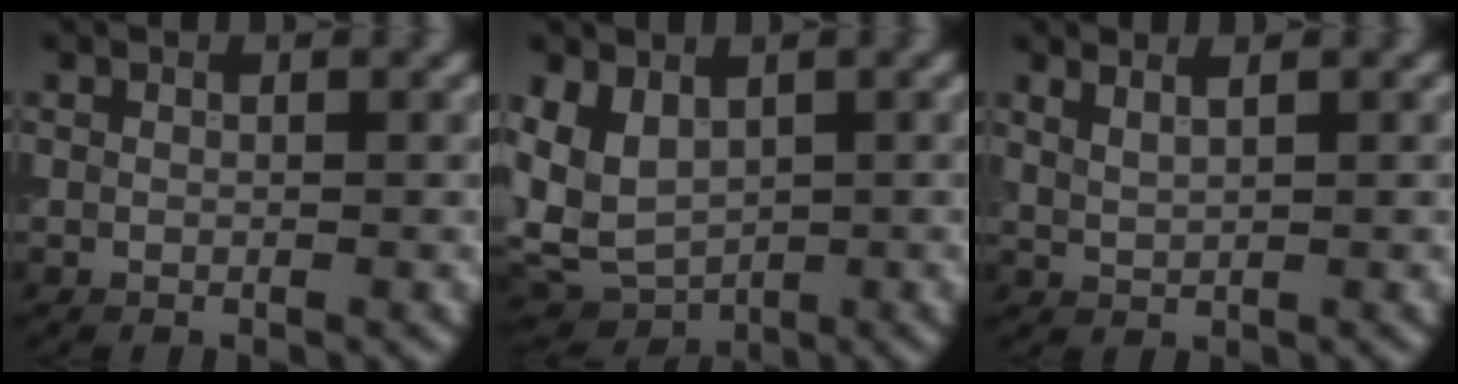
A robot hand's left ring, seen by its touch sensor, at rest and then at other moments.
{"total": 4.8, "force": [0.8, 3.4, 3.3], "torque": [-0.071, -0.001, 0.009]}
{"total": 2.3, "force": [1.7, 0.8, 1.3], "torque": [-0.008, 0.002, 0.020]}